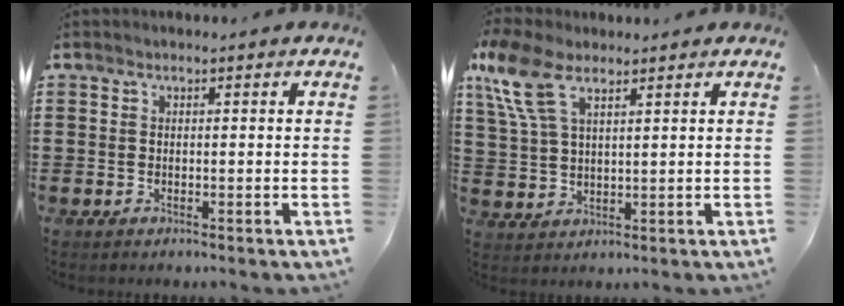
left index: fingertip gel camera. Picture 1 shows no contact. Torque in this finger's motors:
{"motor_torque": [1.06, -1.08, 0.62, 0.21]}